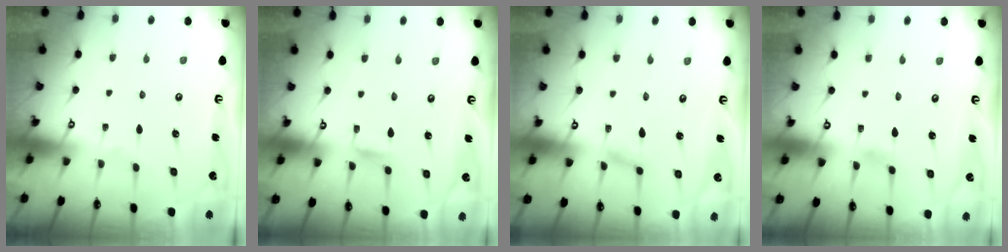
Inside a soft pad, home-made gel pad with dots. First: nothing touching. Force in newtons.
{"total": 1.3, "press": 1.3, "slide": 0.2}
{"total": 2.4, "press": 2.4, "slide": 0.1}
{"total": 1.9, "press": 1.9, "slide": 0.2}